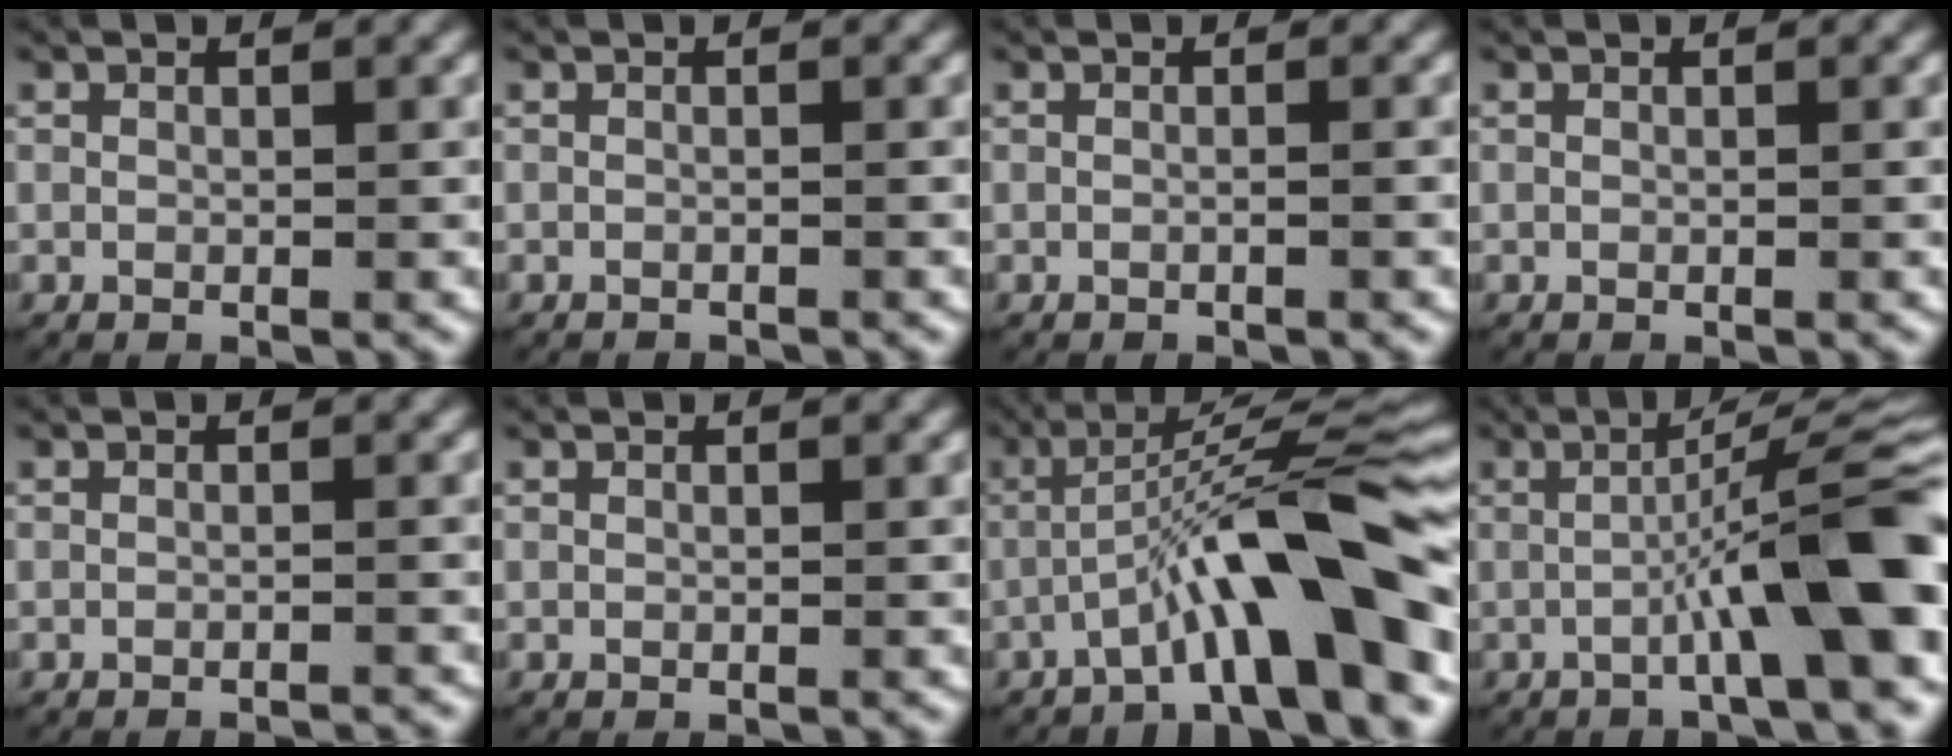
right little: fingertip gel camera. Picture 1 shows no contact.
{"total": 0.5, "force": [-0.5, -0.1, -0.1], "torque": [-0.004, -0.003, -0.007]}
{"total": 0.0}
{"total": 0.0}
{"total": 1.6, "force": [-1.6, 0.0, 0.3], "torque": [0.000, -0.003, -0.023]}
{"total": 0.0}
{"total": 9.2, "force": [-3.9, 1.0, 8.3], "torque": [-0.109, 0.020, -0.061]}
{"total": 8.1, "force": [-2.8, 0.8, 7.6], "torque": [-0.087, 0.014, -0.043]}